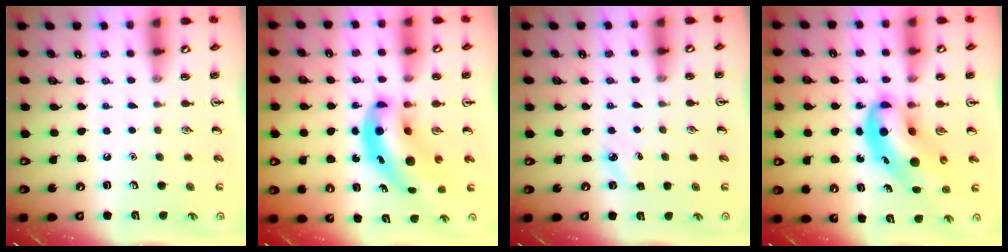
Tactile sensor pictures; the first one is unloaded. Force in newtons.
{"total": 11.0, "press": 10.4, "slide": 3.7}
{"total": 3.1, "press": 3.0, "slide": 0.9}
{"total": 9.8, "press": 9.5, "slide": 2.4}